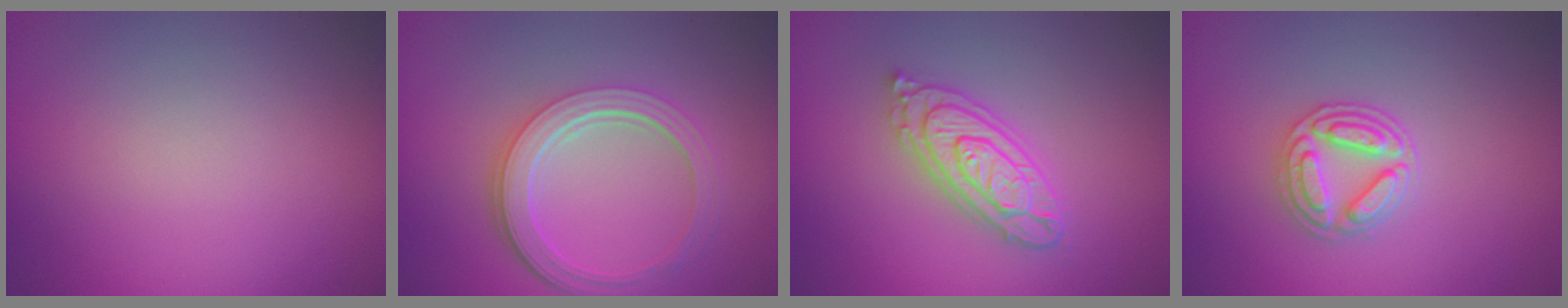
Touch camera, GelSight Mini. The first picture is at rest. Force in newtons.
{"total": 5.2, "press": 3.8, "slide": 3.5}
{"total": 4.3, "press": 4.2, "slide": 0.8}
{"total": 3.2, "press": 2.9, "slide": 1.3}